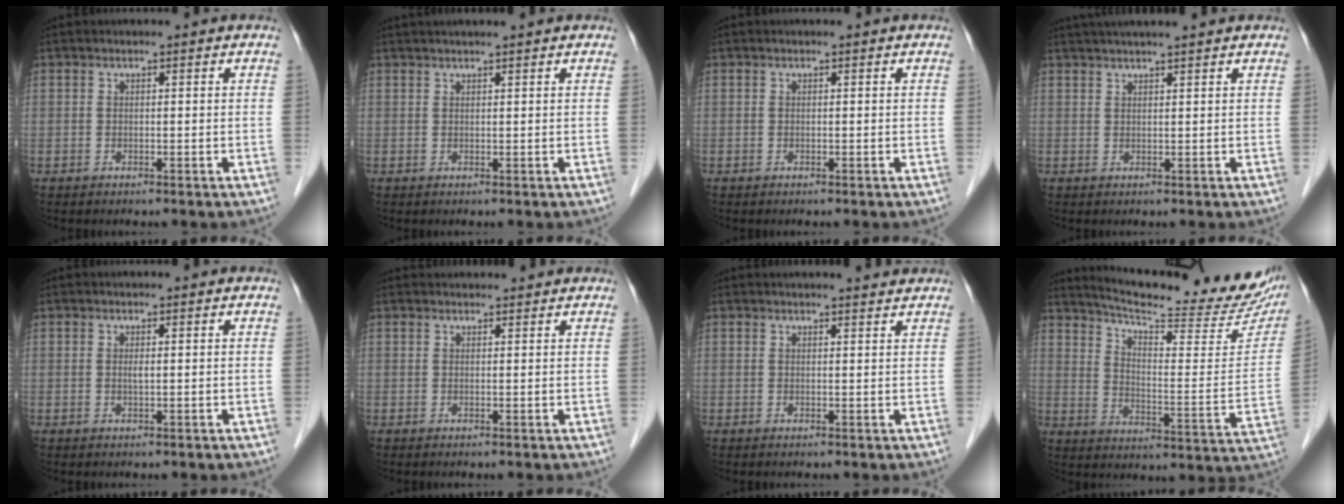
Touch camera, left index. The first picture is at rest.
{"total": 5.6, "force": [4.9, 0.1, 2.8], "torque": [-0.037, 0.032, 0.069]}
{"total": 0.0}
{"total": 8.6, "force": [7.4, 0.2, 4.3], "torque": [-0.066, 0.036, 0.105]}
{"total": 0.7, "force": [0.2, 0.0, 0.7], "torque": [-0.018, -0.001, 0.005]}
{"total": 4.4, "force": [4.3, 0.7, 0.7], "torque": [-0.008, 0.030, 0.055]}
{"total": 4.0, "force": [3.9, 0.2, 0.9], "torque": [-0.016, 0.007, 0.043]}
{"total": 24.1, "force": [21.8, 2.6, 10.1], "torque": [-0.151, -0.061, 0.281]}